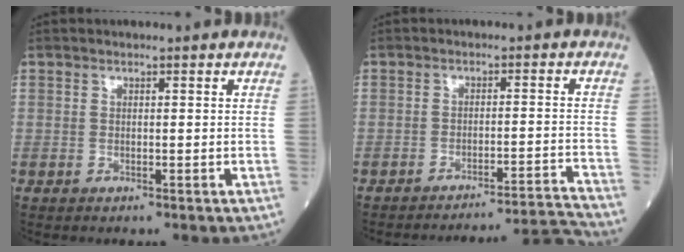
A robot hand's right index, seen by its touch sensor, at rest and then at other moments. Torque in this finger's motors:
{"motor_torque": [-0.12, -0.14, 0.17, 0.06]}